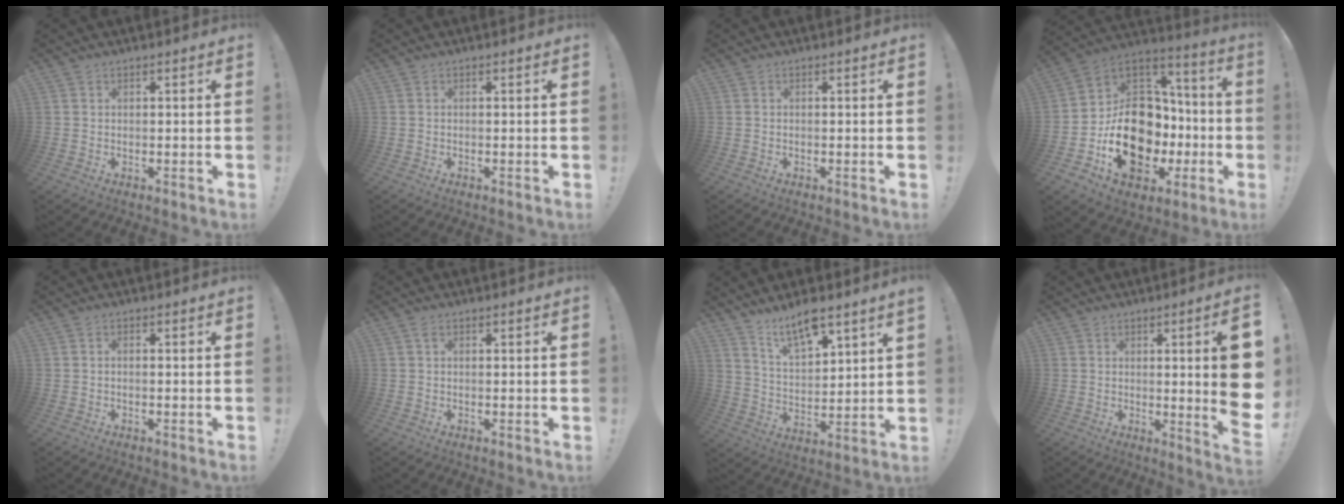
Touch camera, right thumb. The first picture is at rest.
{"total": 0.0}
{"total": 0.0}
{"total": 22.4, "force": [-6.6, 16.4, 13.6], "torque": [-0.209, 0.035, -0.084]}
{"total": 0.9, "force": [-0.7, 0.0, 0.6], "torque": [-0.008, 0.000, -0.013]}
{"total": 0.9, "force": [0.5, 0.2, 0.8], "torque": [-0.012, 0.000, 0.007]}
{"total": 9.7, "force": [7.9, 1.9, 5.4], "torque": [-0.096, -0.049, 0.138]}
{"total": 12.1, "force": [1.0, 0.3, 12.0], "torque": [-0.160, -0.025, 0.012]}